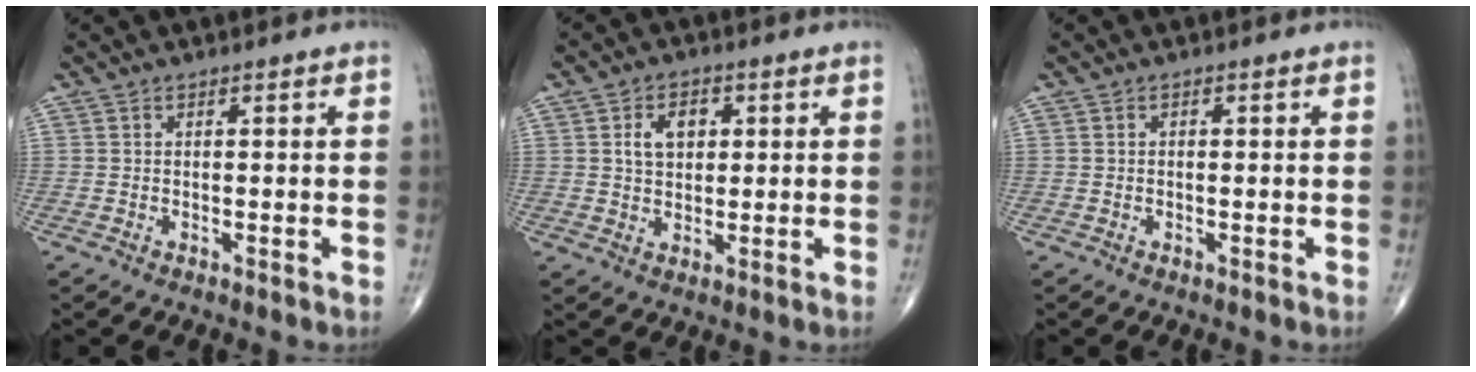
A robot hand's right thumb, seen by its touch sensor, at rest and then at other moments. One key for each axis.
{"total": 5.6, "fx": 1.5, "fy": 3.8, "fz": 3.9, "tx": -0.050, "ty": 0.000, "tz": 0.023}
{"total": 0.5, "fx": 0.1, "fy": 0.3, "fz": 0.5, "tx": -0.012, "ty": 0.003, "tz": 0.003}